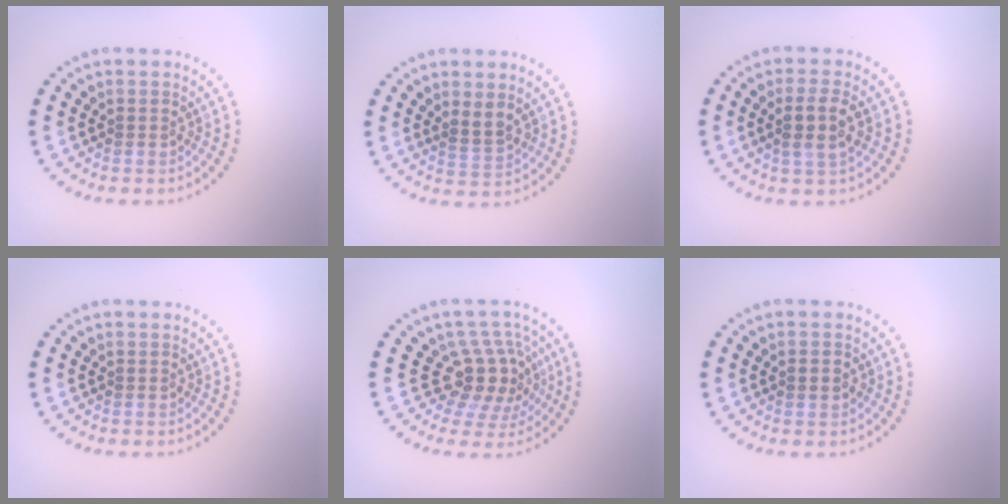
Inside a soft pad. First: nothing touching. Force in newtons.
{"total": 2.0, "press": 1.8, "slide": 1.0}
{"total": 2.6, "press": 2.5, "slide": 0.8}
{"total": 0.0}
{"total": 4.3, "press": 3.3, "slide": 2.8}
{"total": 1.5, "press": 1.4, "slide": 0.2}